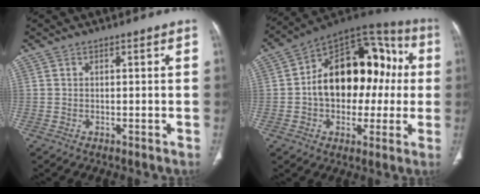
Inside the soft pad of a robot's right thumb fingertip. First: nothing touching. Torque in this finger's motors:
{"motor_torque": [1.50, 3.51, 1.60, -0.43, 0.16]}